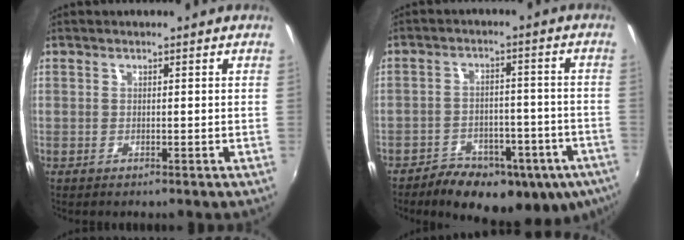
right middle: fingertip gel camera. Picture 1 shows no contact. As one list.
[{"total": 20.2, "force": [-13.3, 9.9, 11.6], "torque": [-0.208, -0.017, -0.166]}]